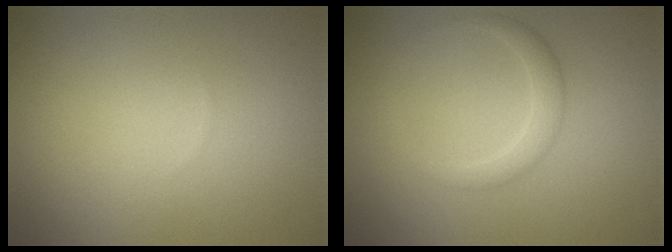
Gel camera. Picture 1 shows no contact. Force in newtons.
{"total": 1.9, "press": 1.9, "slide": 0.1}